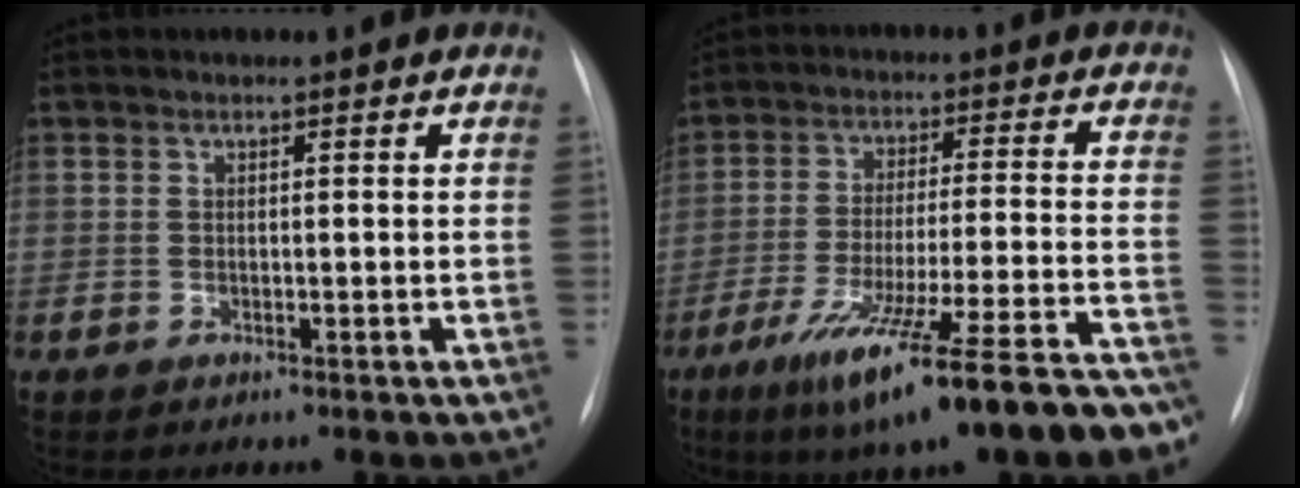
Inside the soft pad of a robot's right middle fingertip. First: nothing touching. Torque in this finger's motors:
{"motor_torque": [1.27, -0.87, 0.57, 0.19]}